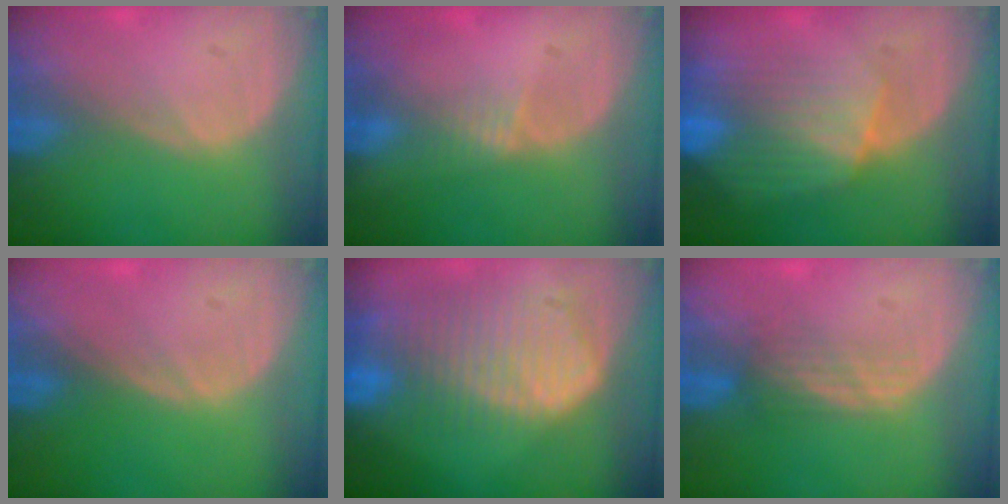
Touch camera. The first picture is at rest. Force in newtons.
{"total": 1.4, "press": 1.1, "slide": 0.8}
{"total": 8.6, "press": 8.0, "slide": 3.2}
{"total": 0.0}
{"total": 10.3, "press": 8.9, "slide": 5.3}
{"total": 3.1, "press": 2.6, "slide": 1.7}